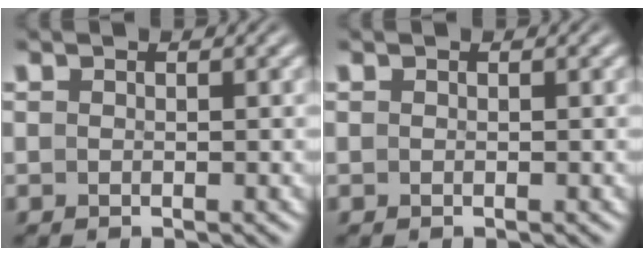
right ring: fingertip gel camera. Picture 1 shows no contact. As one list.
[{"total": 0.0}]